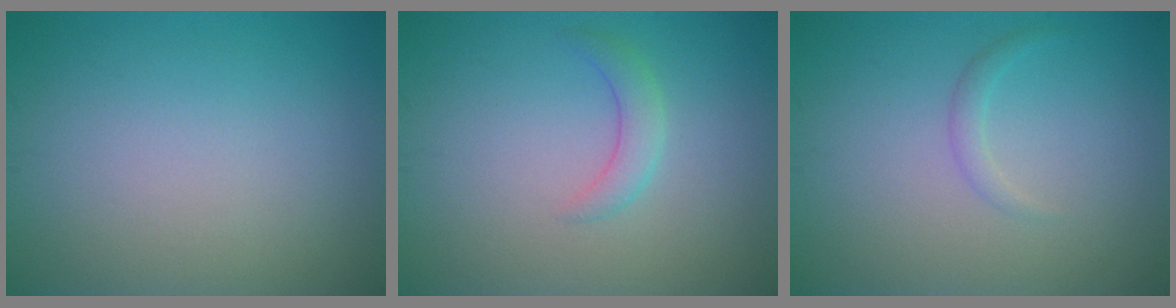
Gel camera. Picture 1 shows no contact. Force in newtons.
{"total": 1.8, "press": 1.8, "slide": 0.1}
{"total": 1.0, "press": 1.0, "slide": 0.1}